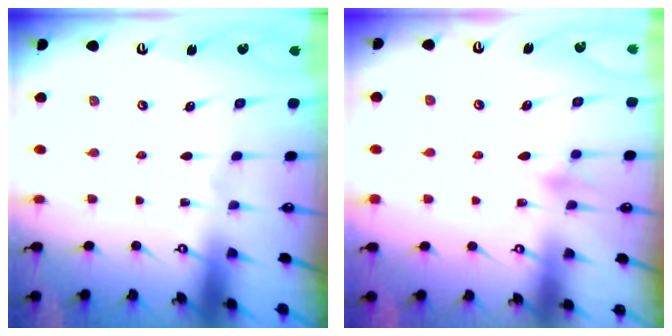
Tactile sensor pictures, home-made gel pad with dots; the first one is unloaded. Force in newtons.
{"total": 7.3, "press": 7.3, "slide": 0.8}